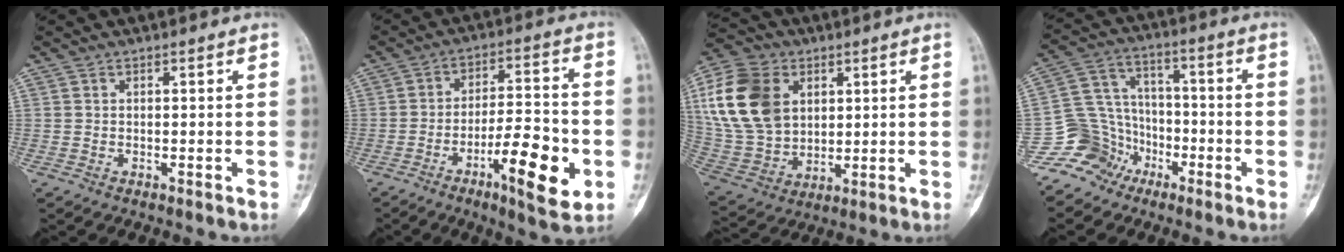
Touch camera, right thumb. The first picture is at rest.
{"total": 13.8, "force": [-5.0, 3.9, 12.3], "torque": [-0.186, 0.024, -0.077]}
{"total": 18.7, "force": [5.2, 13.5, 11.8], "torque": [-0.225, -0.004, 0.106]}
{"total": 10.4, "force": [-6.5, 8.0, 1.4], "torque": [0.005, 0.071, -0.131]}